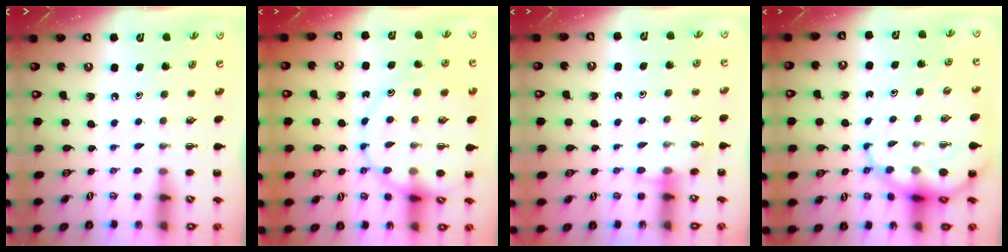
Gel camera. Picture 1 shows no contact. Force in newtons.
{"total": 13.0, "press": 12.9, "slide": 1.6}
{"total": 5.2, "press": 5.0, "slide": 1.1}
{"total": 9.3, "press": 8.8, "slide": 2.8}